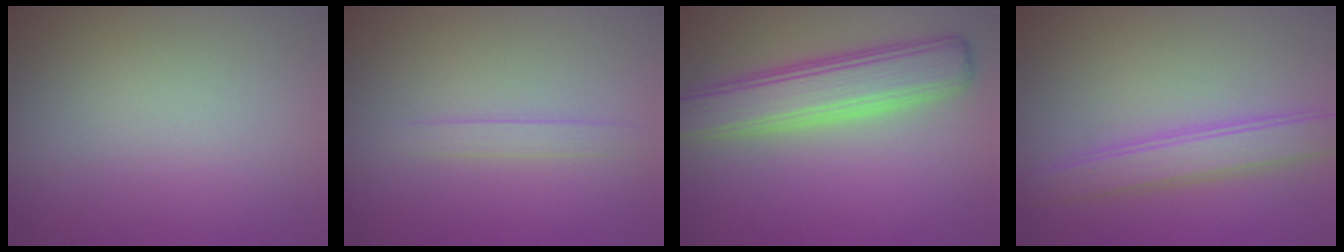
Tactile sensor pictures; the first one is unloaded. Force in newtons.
{"total": 1.1, "press": 1.1, "slide": 0.0}
{"total": 6.0, "press": 6.0, "slide": 0.5}
{"total": 3.3, "press": 3.3, "slide": 0.1}